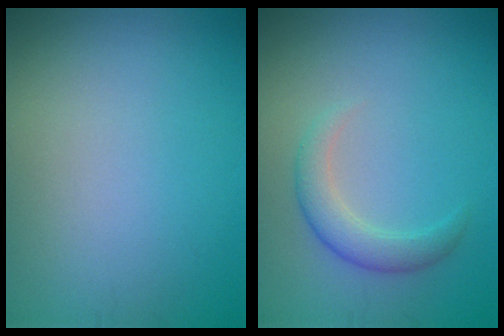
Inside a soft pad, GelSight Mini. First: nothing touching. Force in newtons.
{"total": 2.4, "press": 2.4, "slide": 0.1}